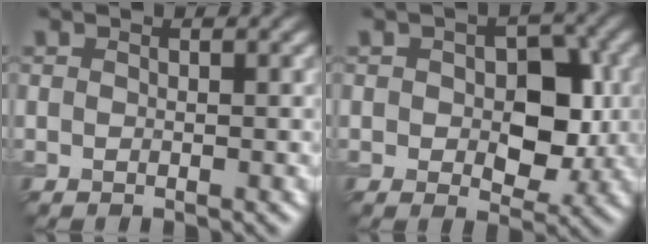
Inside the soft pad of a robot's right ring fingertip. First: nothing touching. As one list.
[{"total": 6.2, "force": [0.1, 3.7, 5.0], "torque": [-0.069, -0.005, 0.004]}]